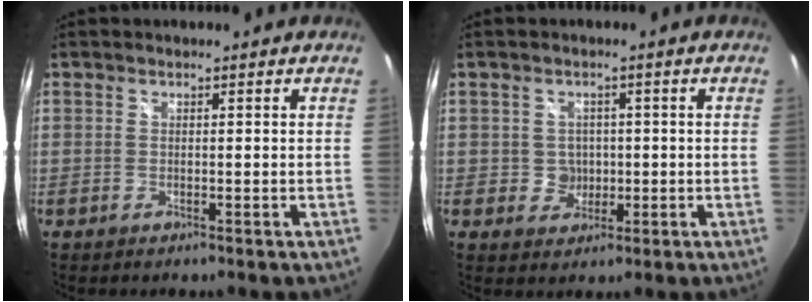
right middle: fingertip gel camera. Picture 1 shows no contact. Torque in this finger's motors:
{"motor_torque": [0.76, 0.01, 0.01, 0.00]}